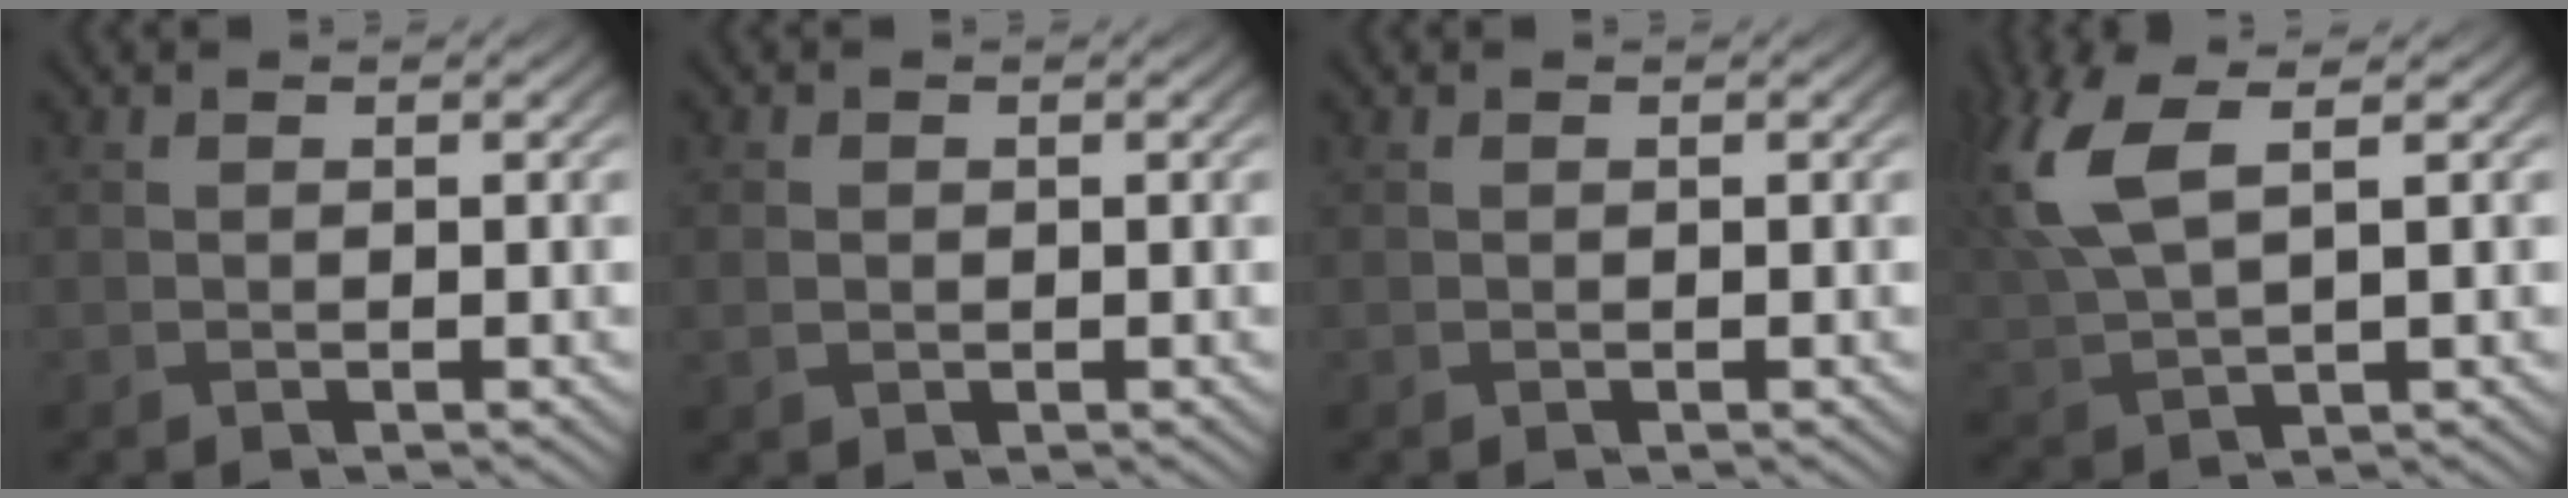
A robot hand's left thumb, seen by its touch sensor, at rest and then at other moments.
{"total": 1.1, "force": [-0.1, 0.9, 0.6], "torque": [-0.018, -0.005, 0.000]}
{"total": 0.0}
{"total": 9.0, "force": [3.2, 3.5, 7.6], "torque": [-0.205, 0.013, 0.065]}